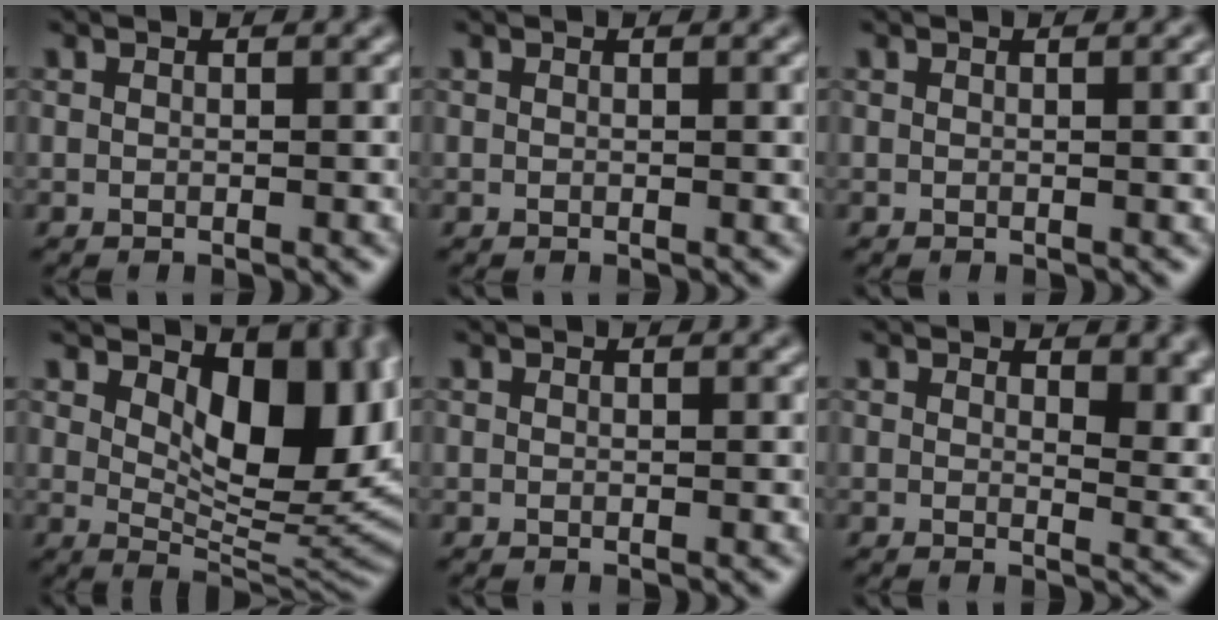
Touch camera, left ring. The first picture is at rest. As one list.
[{"total": 0.5, "force": [0.2, 0.0, 0.5], "torque": [-0.005, 0.001, 0.002]}, {"total": 1.8, "force": [0.3, 0.5, 1.7], "torque": [-0.017, 0.004, 0.002]}, {"total": 10.9, "force": [3.1, 5.5, 8.8], "torque": [-0.120, -0.007, 0.050]}, {"total": 0.0}, {"total": 4.5, "force": [1.9, 2.2, 3.4], "torque": [-0.035, -0.009, 0.032]}]